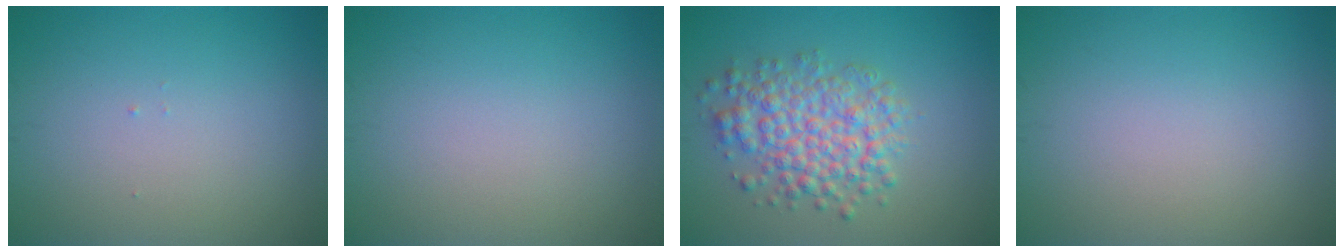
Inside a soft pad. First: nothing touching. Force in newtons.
{"total": 0.0}
{"total": 5.4, "press": 5.4, "slide": 0.1}
{"total": 0.0}